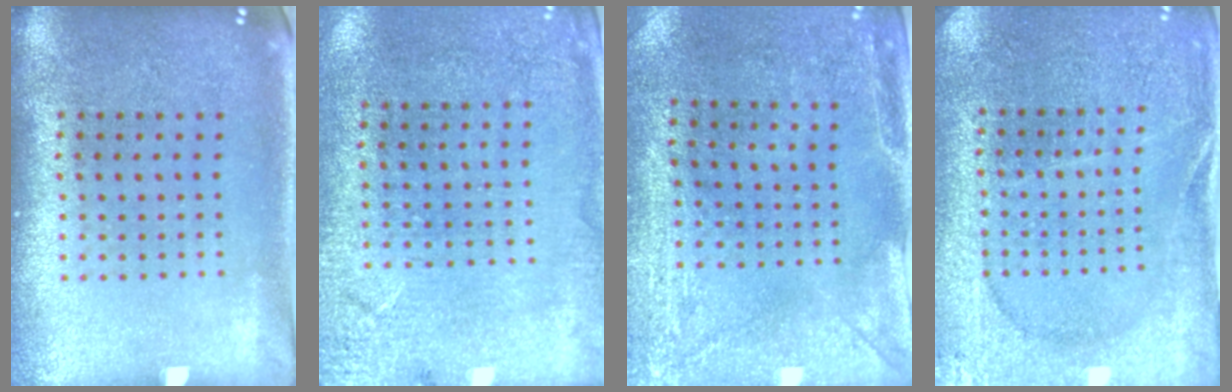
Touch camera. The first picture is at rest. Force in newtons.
{"total": 2.6, "press": 2.3, "slide": 1.0}
{"total": 3.0, "press": 2.4, "slide": 1.8}
{"total": 2.7, "press": 2.7, "slide": 0.3}